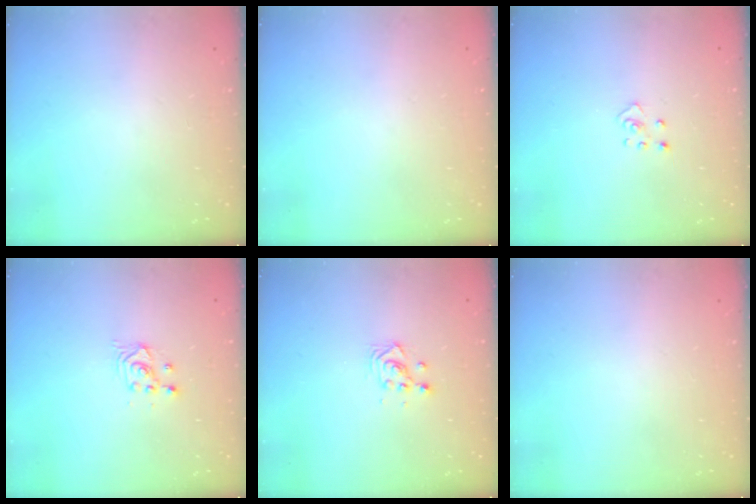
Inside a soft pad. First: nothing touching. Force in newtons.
{"total": 0.0}
{"total": 2.6, "press": 2.6, "slide": 0.3}
{"total": 2.5, "press": 2.5, "slide": 0.1}
{"total": 3.4, "press": 3.4, "slide": 0.2}
{"total": 0.0}